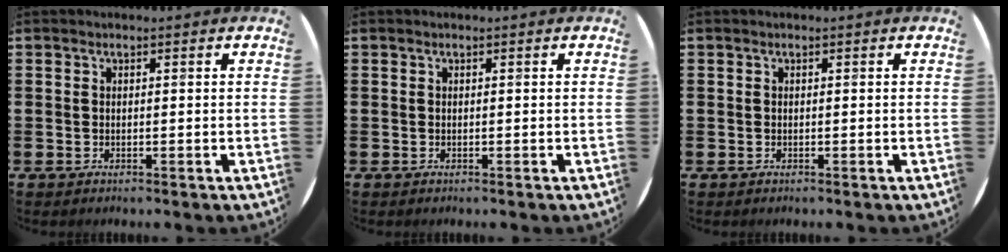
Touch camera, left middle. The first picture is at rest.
{"total": 0.0}
{"total": 0.0}